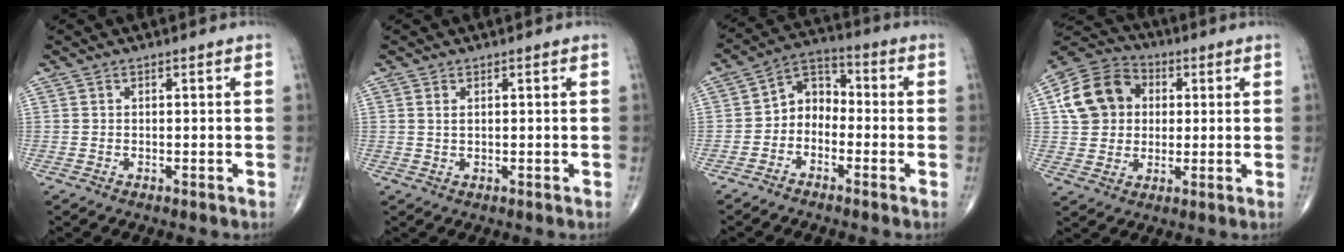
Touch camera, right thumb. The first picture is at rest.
{"total": 1.0, "force": [0.4, 0.5, 0.8], "torque": [-0.020, 0.002, 0.011]}
{"total": 6.7, "force": [-2.1, 5.2, 3.8], "torque": [-0.038, 0.038, -0.057]}
{"total": 13.4, "force": [2.4, 11.3, 6.8], "torque": [-0.111, 0.013, 0.035]}